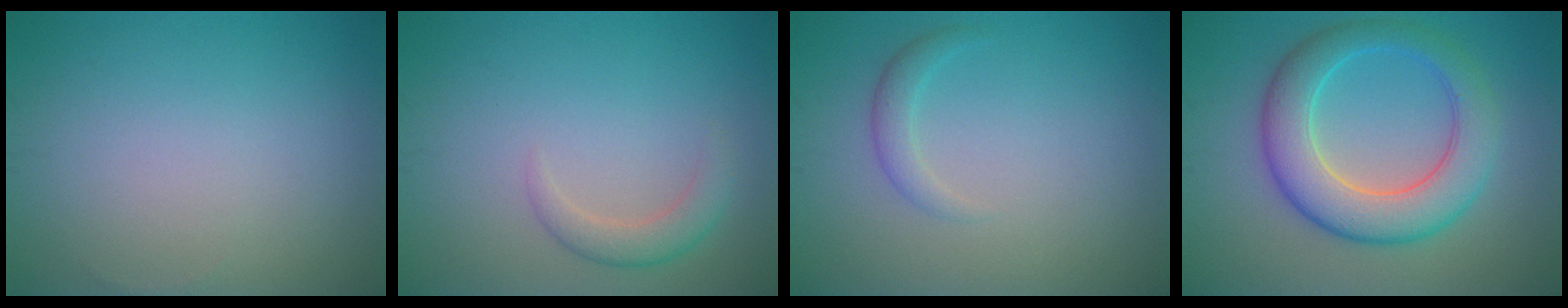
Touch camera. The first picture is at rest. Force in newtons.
{"total": 2.2, "press": 2.2, "slide": 0.1}
{"total": 1.5, "press": 1.5, "slide": 0.0}
{"total": 7.3, "press": 7.3, "slide": 0.3}